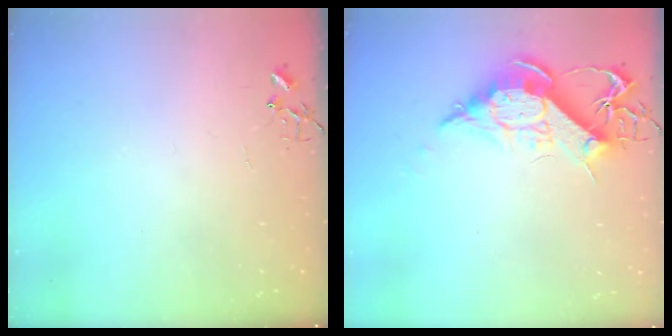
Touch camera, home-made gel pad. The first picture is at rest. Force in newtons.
{"total": 12.6, "press": 12.6, "slide": 1.2}